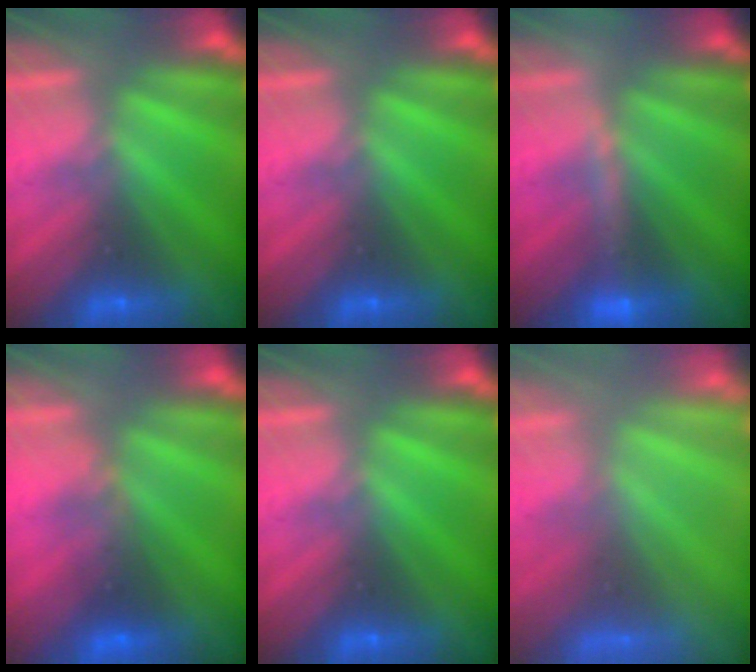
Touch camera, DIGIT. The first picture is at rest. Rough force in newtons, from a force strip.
{"total": 0.0}
{"total": 3.8}
{"total": 2.9}
{"total": 0.0}
{"total": 11.8}